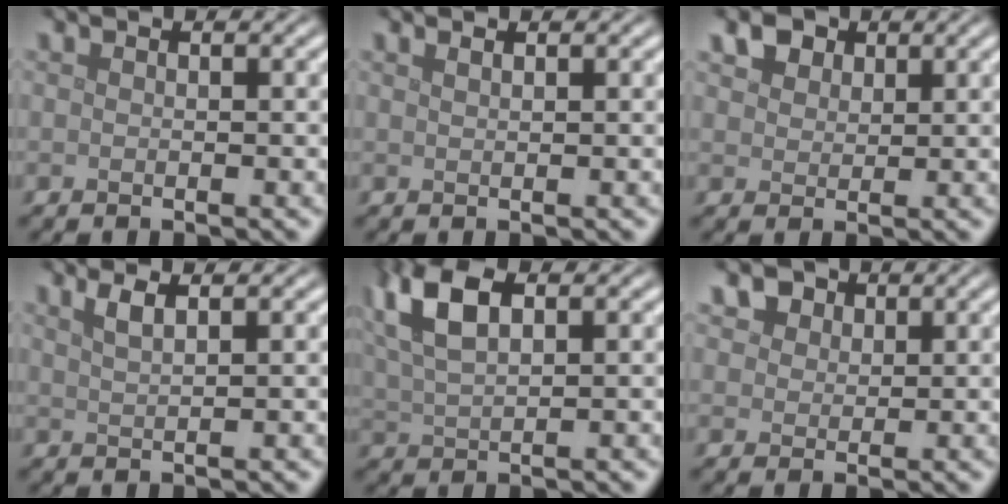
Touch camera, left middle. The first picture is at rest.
{"total": 0.9, "force": [0.6, 0.2, 0.5], "torque": [-0.006, 0.002, 0.007]}
{"total": 3.0, "force": [2.0, 1.9, 1.2], "torque": [-0.028, -0.005, 0.040]}
{"total": 2.0, "force": [1.2, 0.6, 1.5], "torque": [-0.022, 0.004, 0.020]}
{"total": 7.0, "force": [3.0, 3.2, 5.4], "torque": [-0.128, 0.017, 0.059]}
{"total": 4.8, "force": [2.8, 3.1, 2.2], "torque": [-0.058, 0.007, 0.042]}